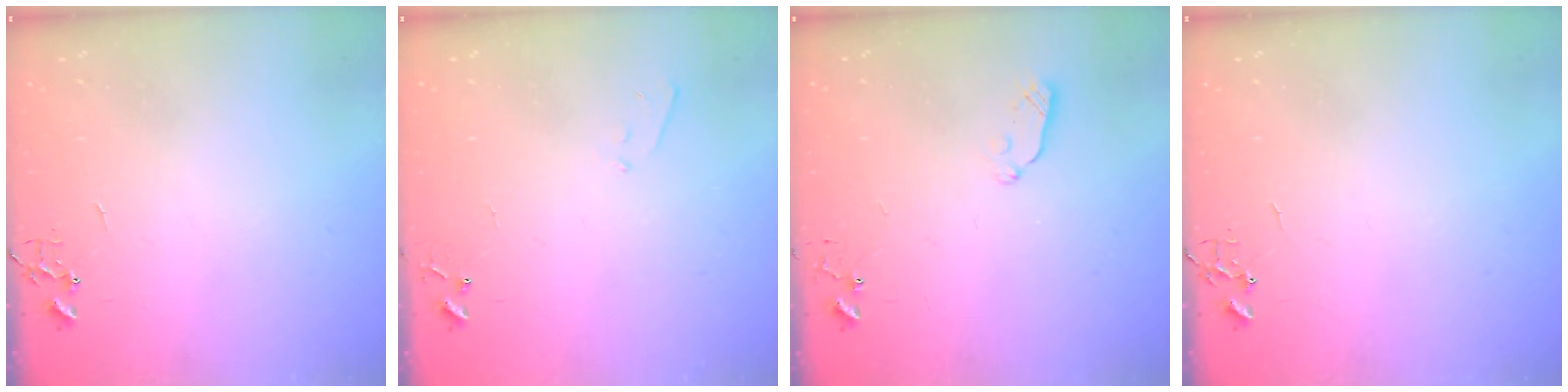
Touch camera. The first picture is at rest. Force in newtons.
{"total": 4.2, "press": 4.2, "slide": 0.6}
{"total": 3.8, "press": 3.8, "slide": 0.6}
{"total": 0.0}